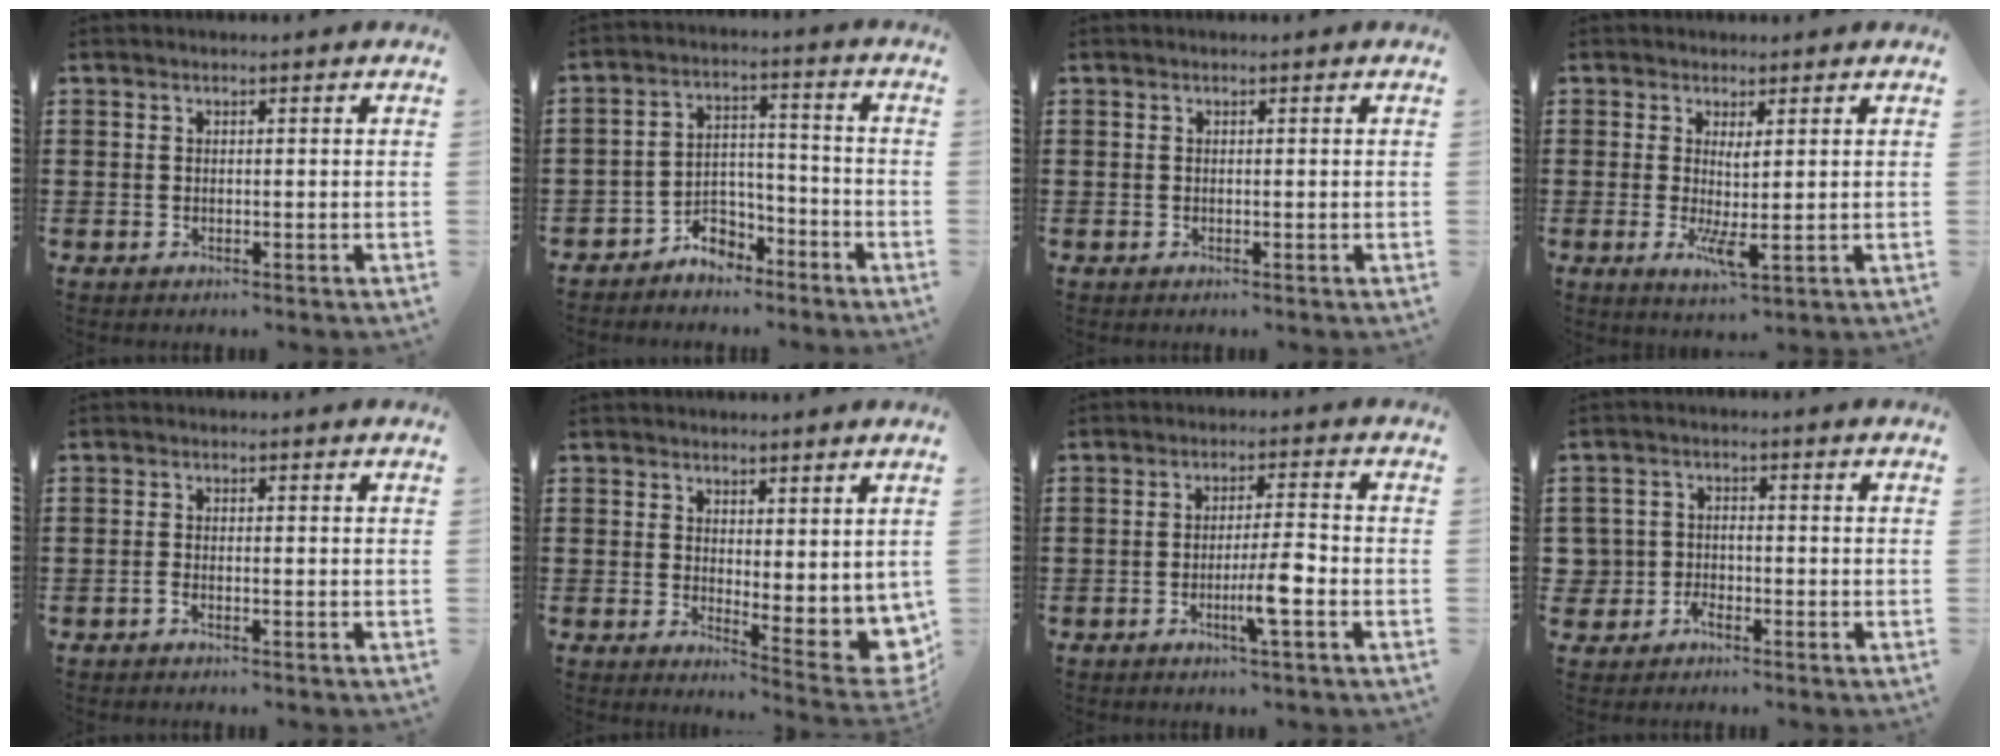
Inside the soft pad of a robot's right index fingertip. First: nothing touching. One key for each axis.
{"total": 5.0, "fx": -4.4, "fy": 2.3, "fz": 0.7, "tx": -0.018, "ty": 0.013, "tz": -0.089}
{"total": 0.0}
{"total": 3.4, "fx": 0.1, "fy": 0.5, "fz": 3.4, "tx": -0.063, "ty": -0.004, "tz": 0.001}
{"total": 1.0, "fx": -0.7, "fy": 0.0, "fz": 0.7, "tx": -0.015, "ty": -0.005, "tz": -0.011}
{"total": 2.8, "fx": 2.5, "fy": 0.9, "fz": 0.9, "tx": -0.025, "ty": -0.023, "tz": 0.044}
{"total": 5.7, "fx": -2.1, "fy": 0.3, "fz": 5.3, "tx": -0.087, "ty": -0.006, "tz": -0.037}
{"total": 2.8, "fx": -1.8, "fy": 2.1, "fz": 0.6, "tx": -0.029, "ty": 0.003, "tz": -0.043}